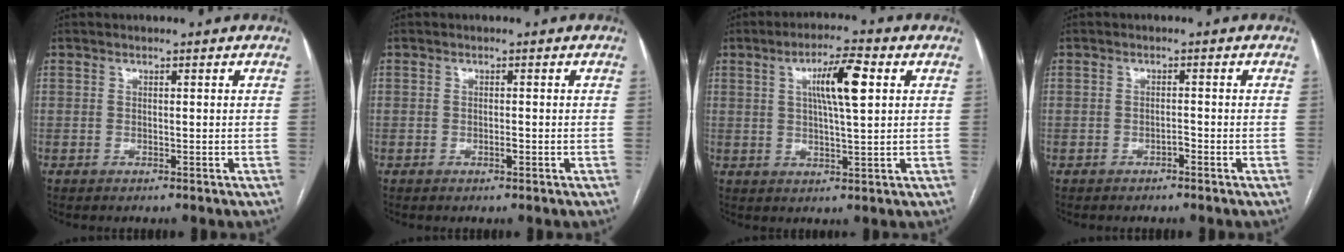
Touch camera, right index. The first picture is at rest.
{"total": 0.8, "force": [-0.3, 0.3, 0.7], "torque": [-0.015, 0.000, -0.005]}
{"total": 7.9, "force": [2.3, 0.9, 7.5], "torque": [-0.133, 0.009, 0.039]}
{"total": 1.0, "force": [-0.7, 0.3, 0.6], "torque": [-0.011, 0.001, -0.012]}